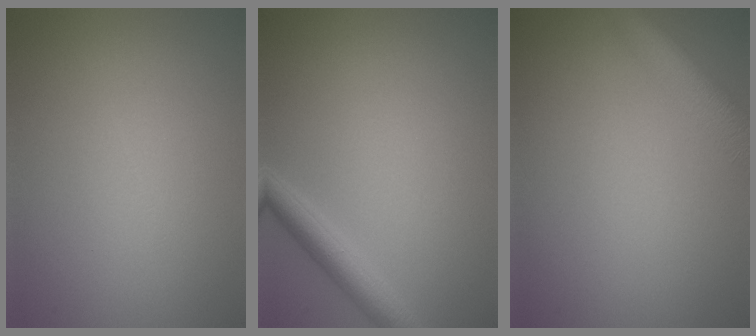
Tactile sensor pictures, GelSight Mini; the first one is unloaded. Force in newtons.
{"total": 2.9, "press": 2.9, "slide": 0.1}
{"total": 4.1, "press": 4.1, "slide": 0.3}